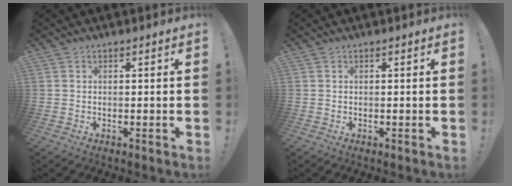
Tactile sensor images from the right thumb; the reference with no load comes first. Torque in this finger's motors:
{"motor_torque": [0.00, 0.00, 0.00, 0.00, 0.00]}